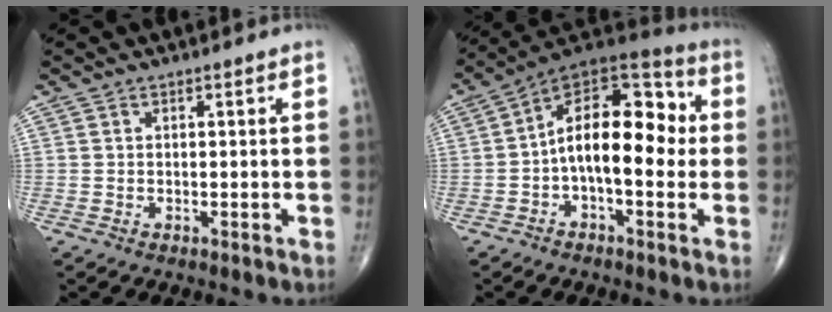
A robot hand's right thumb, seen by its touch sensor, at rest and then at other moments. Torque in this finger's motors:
{"motor_torque": [-0.10, 0.98, 1.00, -0.58, 0.16]}